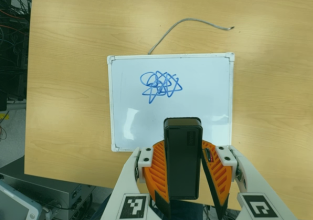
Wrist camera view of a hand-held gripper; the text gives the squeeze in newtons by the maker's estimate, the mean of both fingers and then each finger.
{"total": 6.1, "left": 5.2, "right": 7.0}